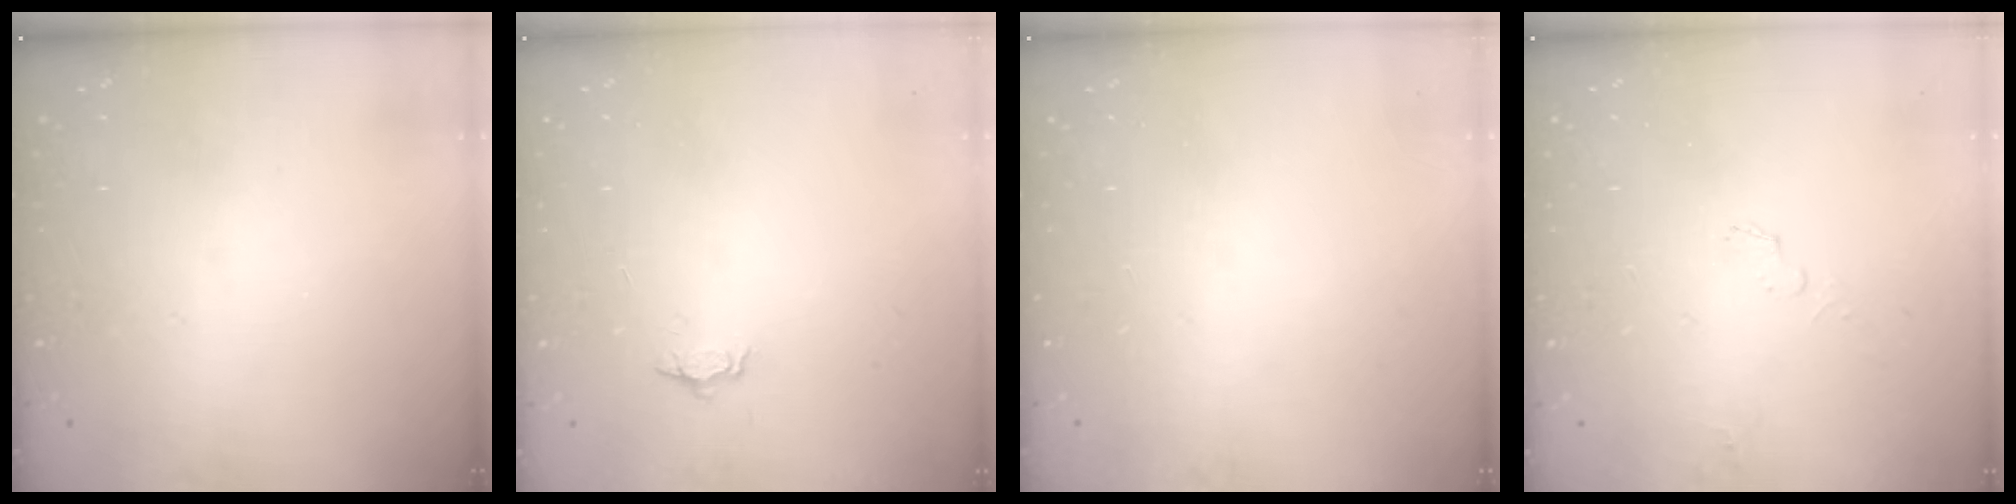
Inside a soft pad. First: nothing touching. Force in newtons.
{"total": 3.7, "press": 3.7, "slide": 0.6}
{"total": 0.0}
{"total": 4.2, "press": 3.6, "slide": 2.1}